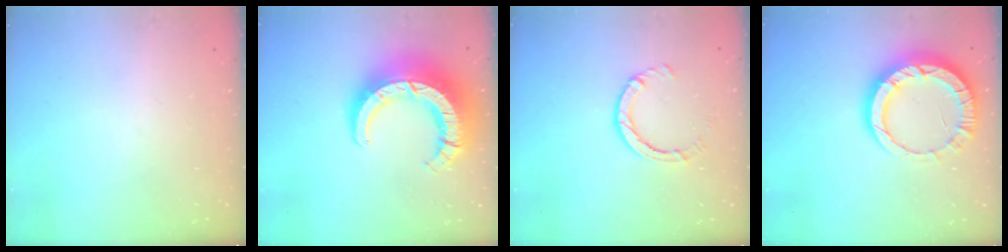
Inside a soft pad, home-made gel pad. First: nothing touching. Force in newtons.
{"total": 18.5, "press": 18.4, "slide": 1.8}
{"total": 4.2, "press": 4.2, "slide": 0.4}
{"total": 12.6, "press": 12.6, "slide": 1.1}